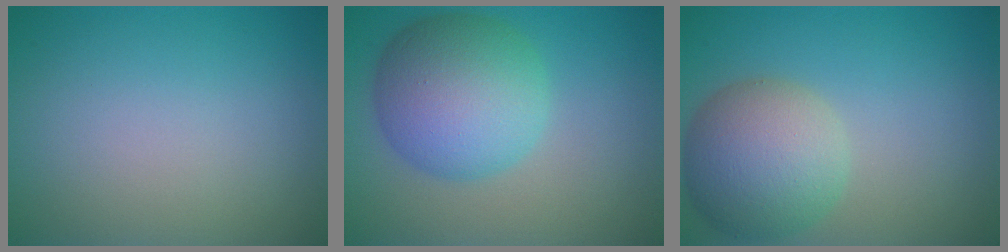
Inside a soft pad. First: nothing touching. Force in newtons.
{"total": 8.4, "press": 8.4, "slide": 0.3}
{"total": 7.0, "press": 7.0, "slide": 0.2}